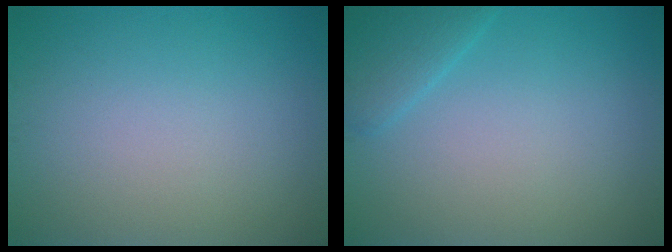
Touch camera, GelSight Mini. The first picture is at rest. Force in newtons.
{"total": 2.2, "press": 2.2, "slide": 0.1}